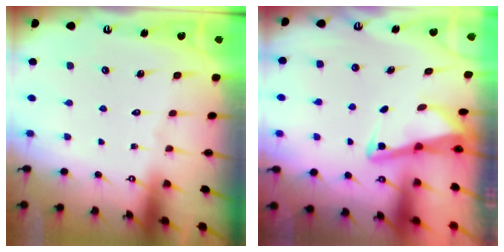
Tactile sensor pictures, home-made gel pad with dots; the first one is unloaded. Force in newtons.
{"total": 2.9, "press": 2.8, "slide": 0.4}